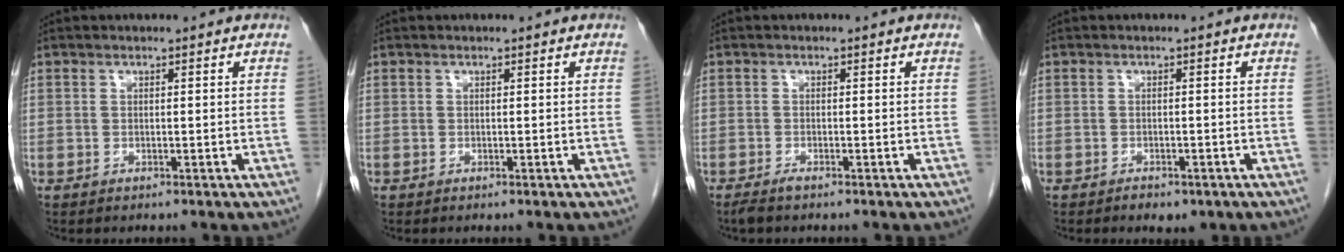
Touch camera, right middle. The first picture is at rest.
{"total": 0.0}
{"total": 1.4, "force": [-1.1, 0.1, 0.8], "torque": [-0.022, -0.004, -0.021]}
{"total": 2.4, "force": [-1.6, 1.2, 1.4], "torque": [-0.020, -0.003, -0.014]}